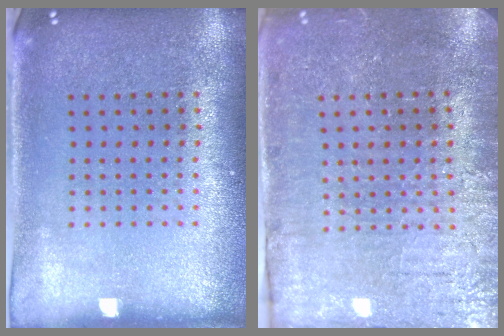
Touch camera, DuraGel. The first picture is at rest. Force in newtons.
{"total": 3.8, "press": 3.7, "slide": 0.9}